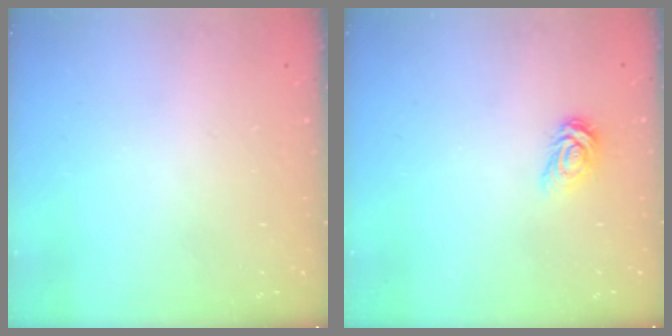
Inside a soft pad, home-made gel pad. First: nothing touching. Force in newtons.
{"total": 4.8, "press": 4.8, "slide": 0.5}